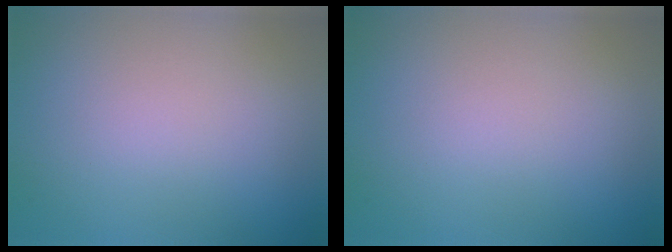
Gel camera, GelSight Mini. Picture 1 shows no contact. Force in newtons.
{"total": 0.0}